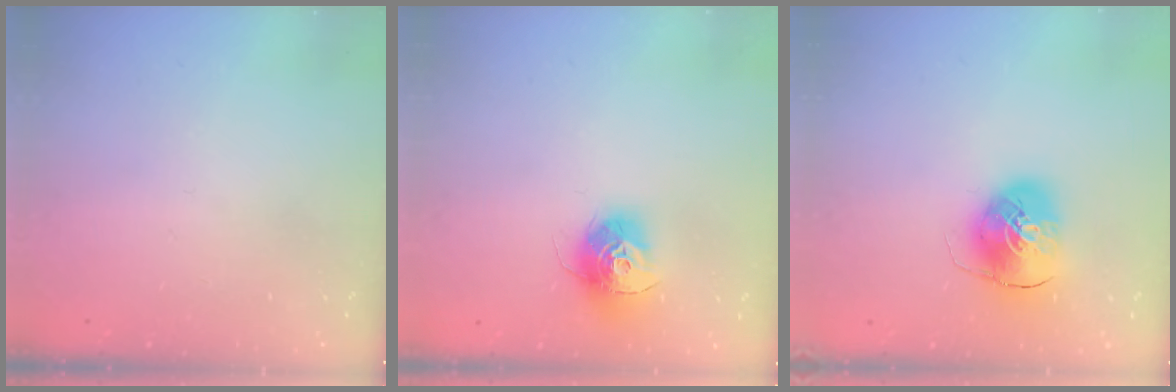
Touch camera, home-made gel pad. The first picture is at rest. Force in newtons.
{"total": 13.0, "press": 13.0, "slide": 1.0}
{"total": 9.8, "press": 9.7, "slide": 1.5}